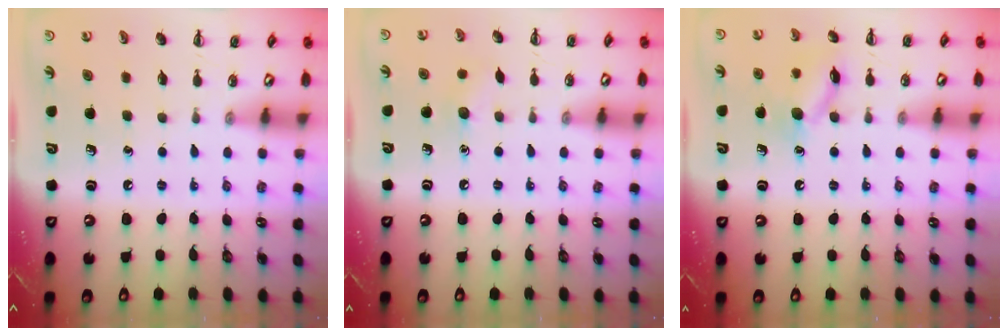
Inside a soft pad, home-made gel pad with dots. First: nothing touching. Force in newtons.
{"total": 5.6, "press": 5.5, "slide": 1.4}
{"total": 10.9, "press": 10.9, "slide": 0.5}